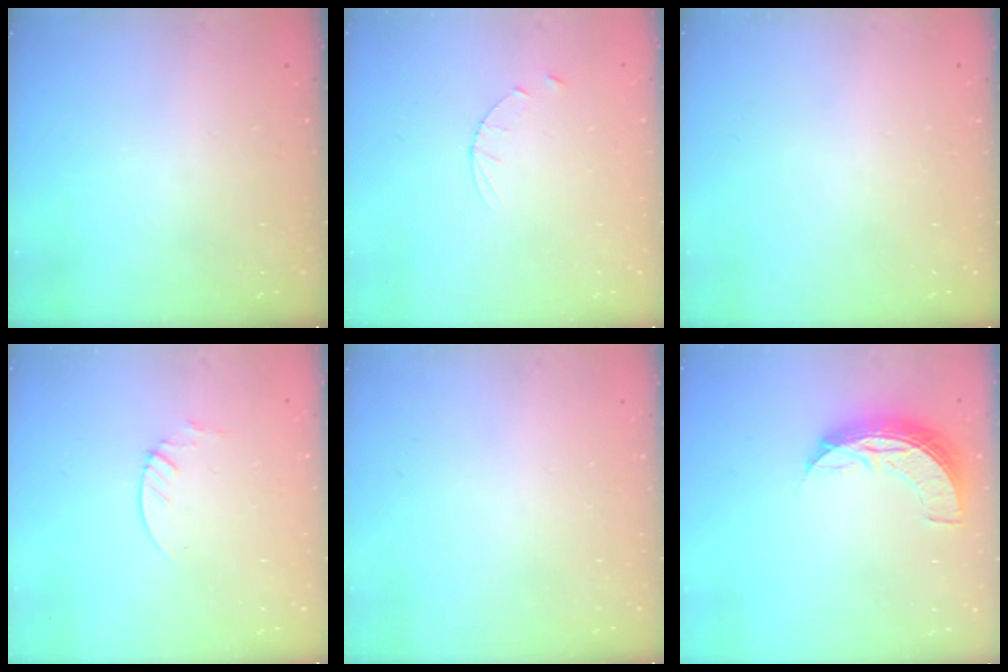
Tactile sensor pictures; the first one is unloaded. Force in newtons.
{"total": 3.1, "press": 3.1, "slide": 0.3}
{"total": 0.0}
{"total": 1.9, "press": 1.9, "slide": 0.2}
{"total": 0.0}
{"total": 8.3, "press": 8.3, "slide": 0.4}